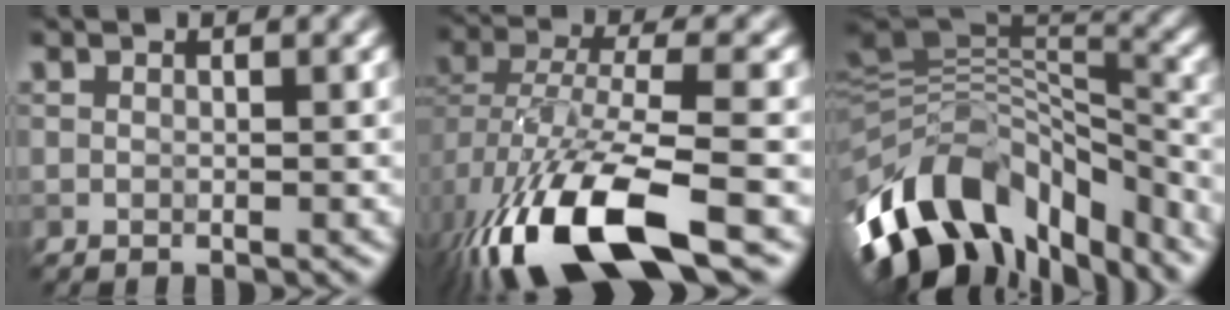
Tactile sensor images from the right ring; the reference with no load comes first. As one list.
[{"total": 12.0, "force": [-5.9, 4.9, 9.3], "torque": [-0.194, -0.017, -0.105]}, {"total": 12.8, "force": [-7.2, 7.7, 7.2], "torque": [-0.139, 0.013, -0.123]}]